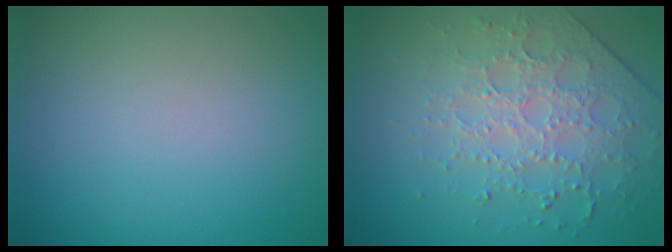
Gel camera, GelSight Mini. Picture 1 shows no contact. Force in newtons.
{"total": 3.8, "press": 3.7, "slide": 0.7}